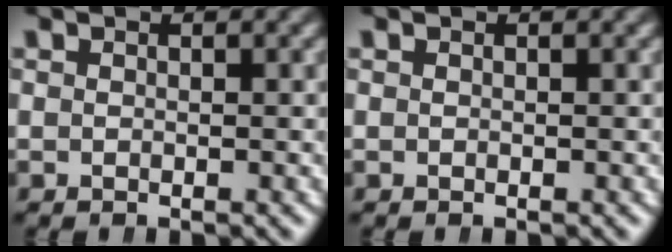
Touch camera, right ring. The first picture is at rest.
{"total": 0.0}